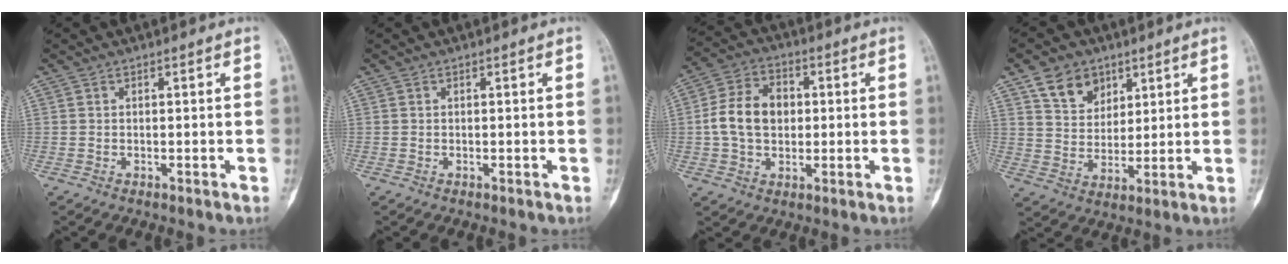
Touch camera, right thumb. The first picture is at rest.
{"total": 0.0}
{"total": 10.6, "force": [0.2, 7.8, 7.2], "torque": [-0.114, 0.018, -0.003]}
{"total": 8.7, "force": [5.0, 6.2, 3.4], "torque": [-0.034, -0.029, 0.094]}